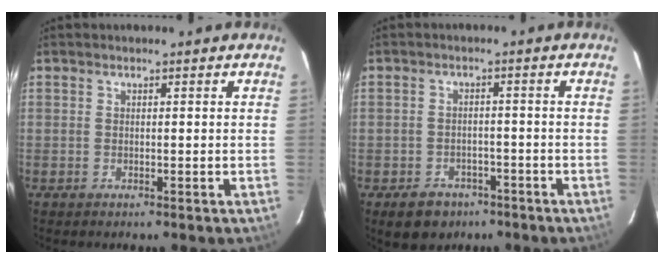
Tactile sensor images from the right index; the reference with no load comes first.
{"total": 6.9, "force": [-4.4, 4.9, 2.1], "torque": [-0.053, 0.011, -0.050]}